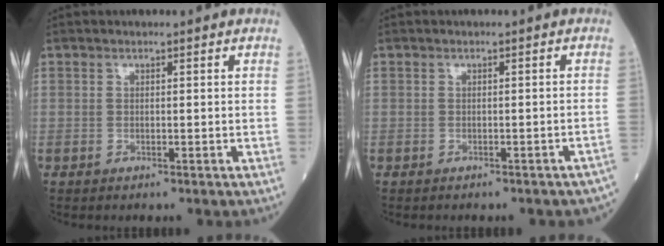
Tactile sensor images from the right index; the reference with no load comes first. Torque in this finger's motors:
{"motor_torque": [0.00, -0.22, -0.15, -0.03]}